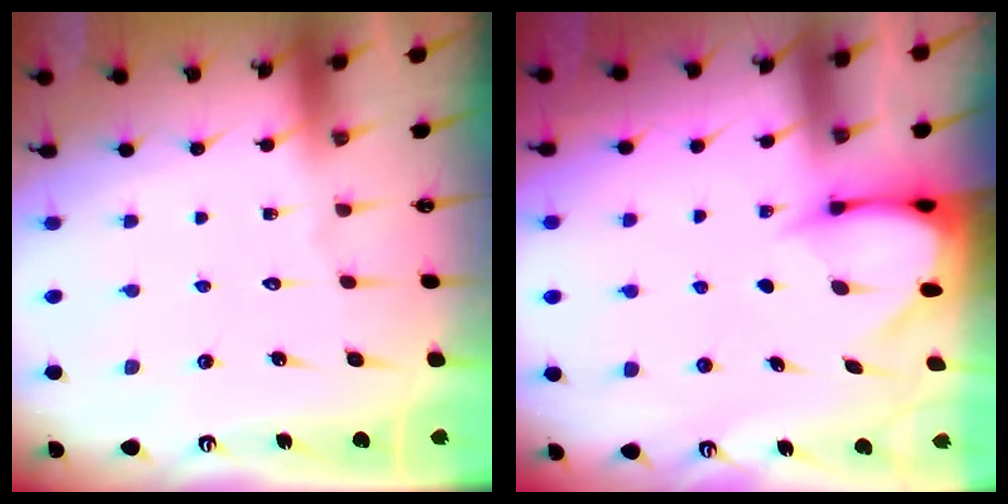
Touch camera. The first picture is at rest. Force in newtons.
{"total": 3.5, "press": 3.5, "slide": 0.2}